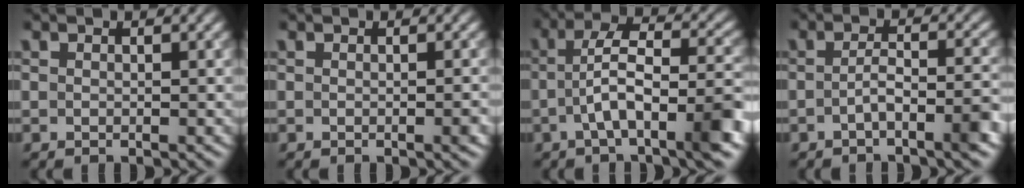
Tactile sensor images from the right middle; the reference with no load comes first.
{"total": 0.8, "force": [-0.3, 0.1, 0.7], "torque": [-0.009, 0.001, -0.003]}
{"total": 7.8, "force": [-2.3, 2.4, 7.0], "torque": [-0.115, 0.016, -0.043]}
{"total": 3.6, "force": [-1.5, 0.9, 3.1], "torque": [-0.050, 0.008, -0.030]}